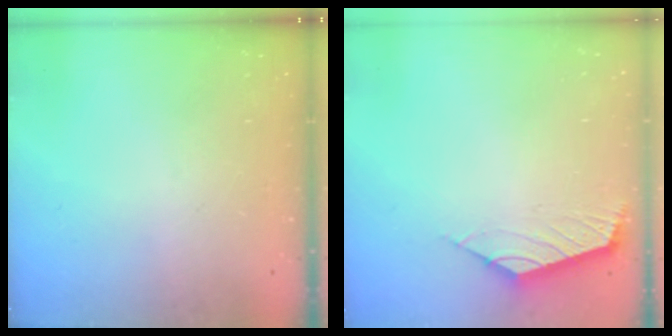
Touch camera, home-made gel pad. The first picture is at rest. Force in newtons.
{"total": 2.5, "press": 2.4, "slide": 0.7}